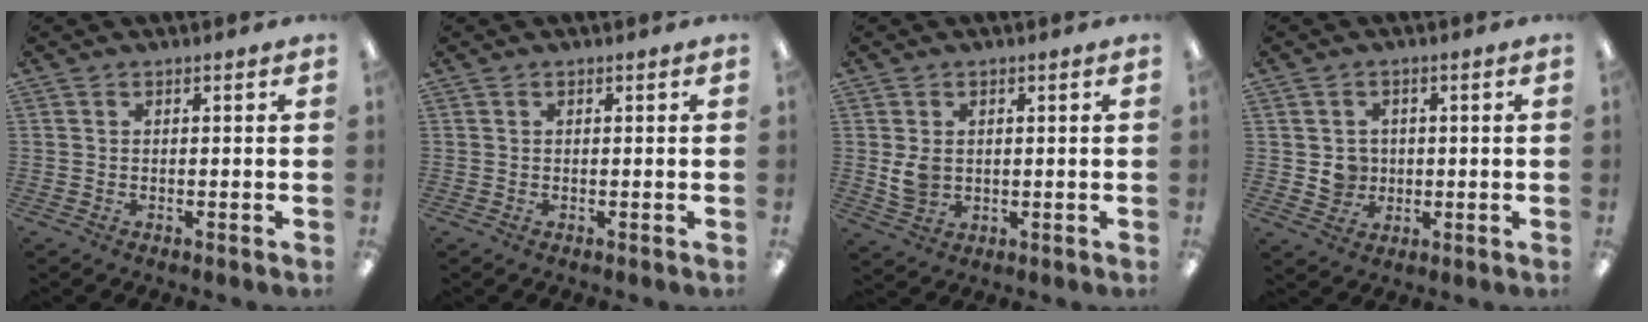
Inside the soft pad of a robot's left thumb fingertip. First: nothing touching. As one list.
[{"total": 0.0}, {"total": 4.4, "force": [0.9, 3.4, 2.5], "torque": [-0.041, -0.004, 0.014]}, {"total": 4.4, "force": [0.4, 4.3, 1.1], "torque": [-0.007, 0.001, 0.007]}]